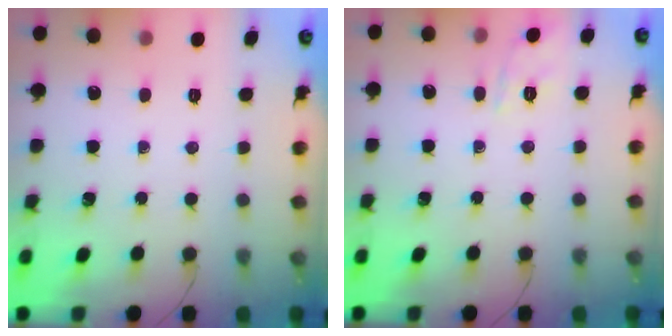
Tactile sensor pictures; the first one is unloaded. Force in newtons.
{"total": 1.9, "press": 0.9, "slide": 1.6}